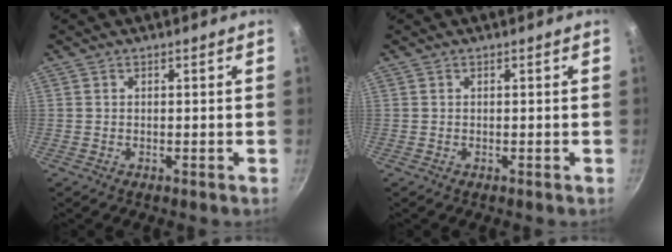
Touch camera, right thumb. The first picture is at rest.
{"total": 0.0}